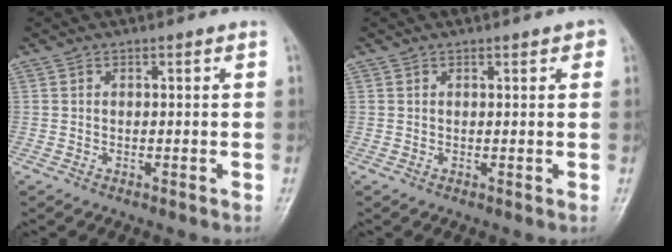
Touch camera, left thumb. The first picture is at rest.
{"total": 1.6, "force": [0.9, 0.7, 1.1], "torque": [-0.007, 0.000, 0.011]}